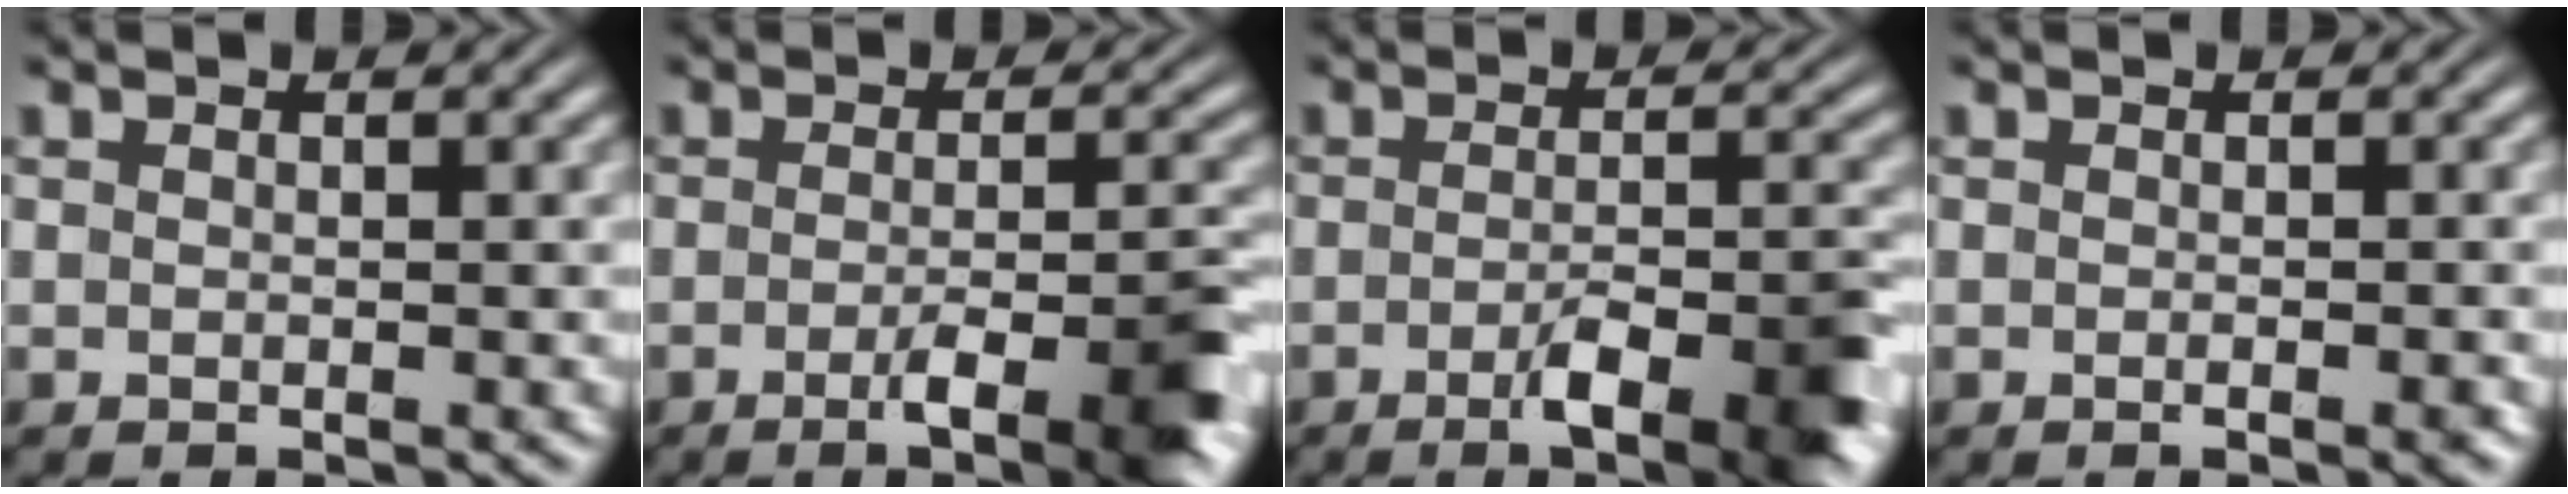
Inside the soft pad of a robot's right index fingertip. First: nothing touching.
{"total": 6.7, "force": [-3.0, 1.3, 5.9], "torque": [-0.074, -0.008, -0.050]}
{"total": 7.0, "force": [-3.2, 1.5, 6.0], "torque": [-0.081, -0.011, -0.052]}
{"total": 0.6, "force": [-0.5, 0.0, 0.4], "torque": [-0.004, 0.006, -0.011]}